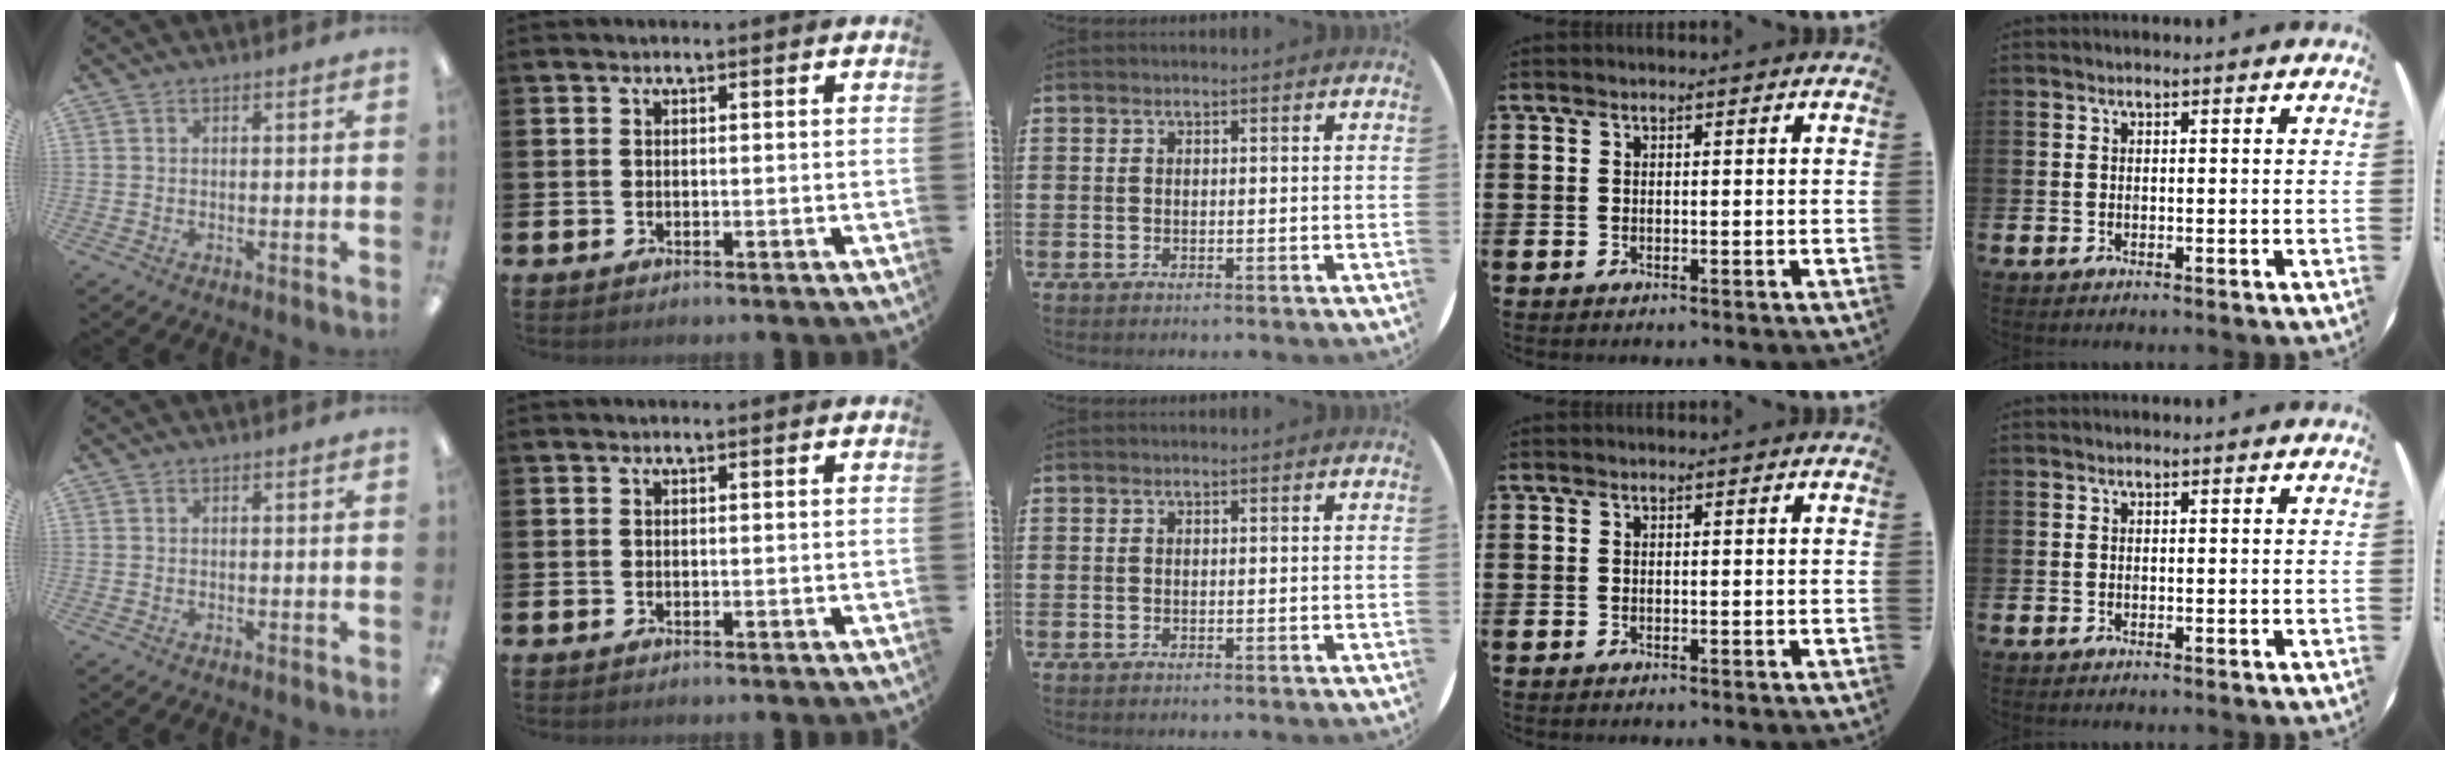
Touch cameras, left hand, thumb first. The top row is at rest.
{}